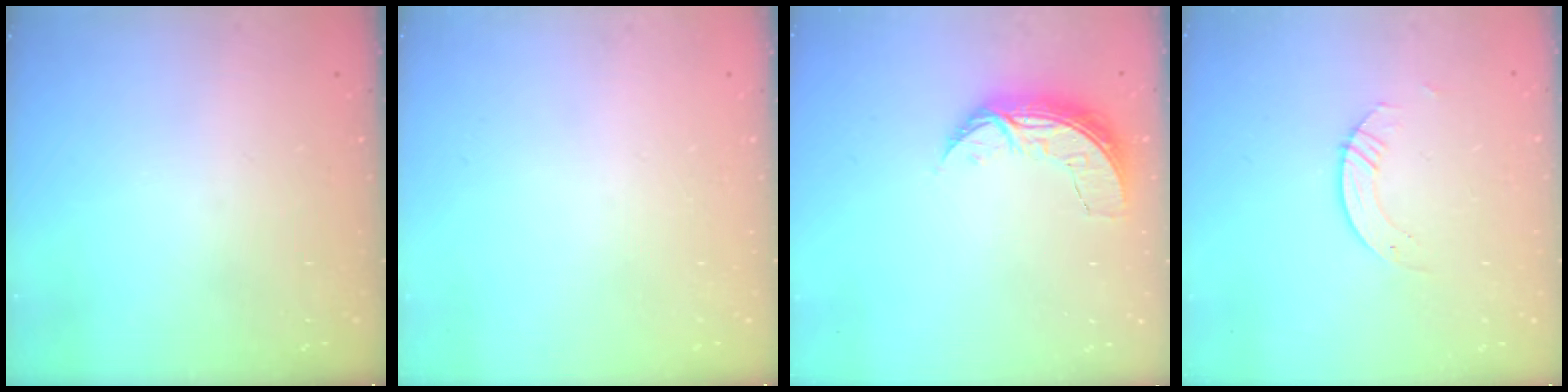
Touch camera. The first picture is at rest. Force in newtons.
{"total": 0.0}
{"total": 7.3, "press": 7.3, "slide": 0.7}
{"total": 2.2, "press": 2.2, "slide": 0.2}